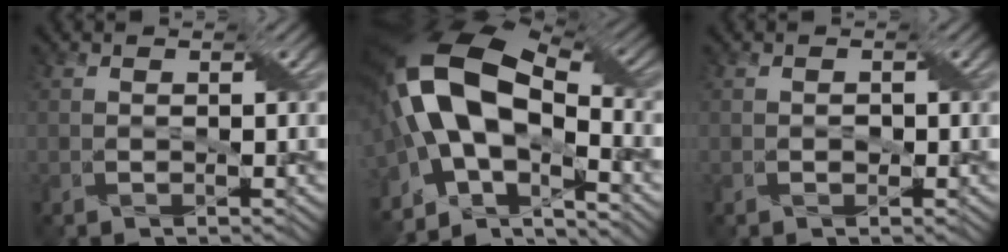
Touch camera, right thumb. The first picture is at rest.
{"total": 16.9, "force": [-2.6, 8.5, 14.4], "torque": [-0.291, 0.005, -0.052]}
{"total": 0.7, "force": [-0.2, 0.6, 0.2], "torque": [-0.001, -0.001, -0.004]}